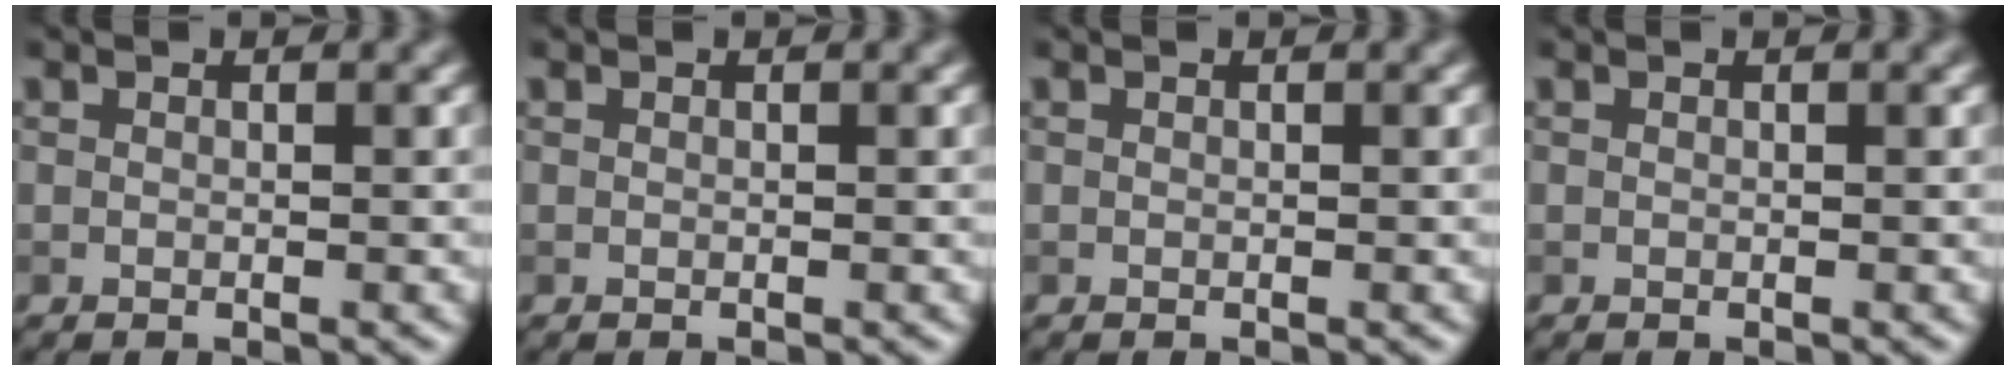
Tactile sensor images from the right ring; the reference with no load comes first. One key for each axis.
{"total": 0.0}
{"total": 0.0}
{"total": 0.0}